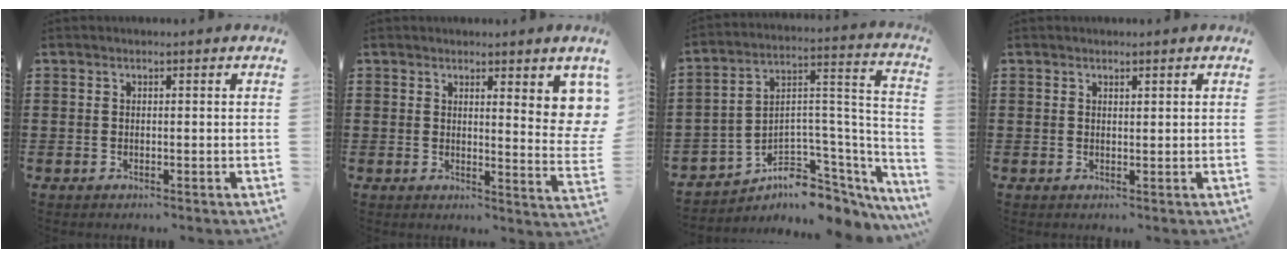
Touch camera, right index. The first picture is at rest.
{"total": 4.4, "force": [2.8, 0.6, 3.3], "torque": [-0.051, -0.016, 0.045]}
{"total": 4.8, "force": [-2.8, 3.4, 1.9], "torque": [-0.044, -0.021, -0.047]}
{"total": 0.7, "force": [0.5, 0.3, 0.2], "torque": [-0.005, 0.003, 0.010]}